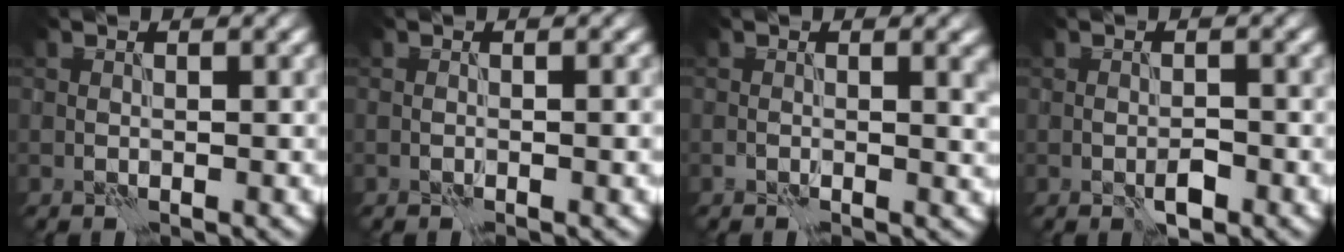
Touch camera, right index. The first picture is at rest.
{"total": 0.8, "force": [-0.4, 0.1, 0.7], "torque": [-0.012, 0.000, -0.005]}
{"total": 2.0, "force": [0.1, 0.7, 1.9], "torque": [-0.027, -0.007, -0.001]}
{"total": 1.5, "force": [-0.9, 0.6, 1.1], "torque": [-0.019, 0.001, -0.012]}